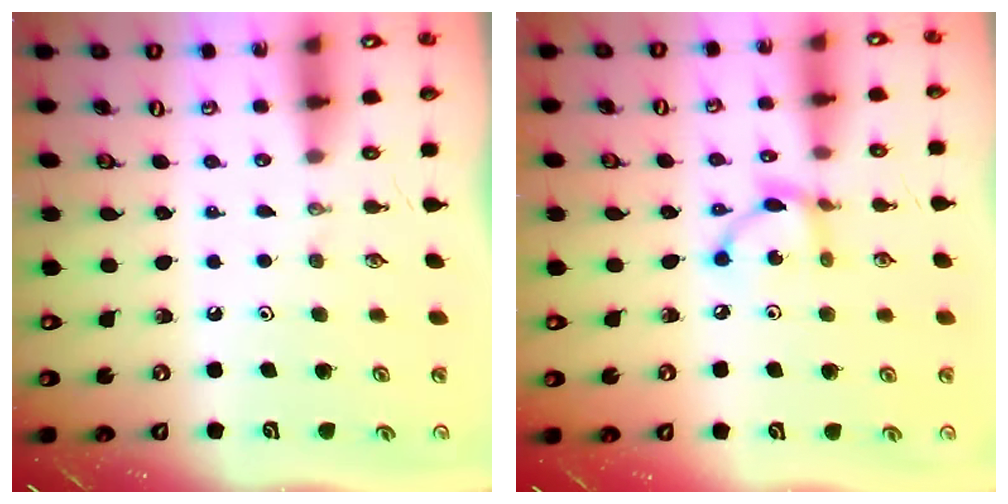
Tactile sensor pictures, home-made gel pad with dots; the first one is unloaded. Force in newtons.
{"total": 6.7, "press": 6.7, "slide": 0.2}